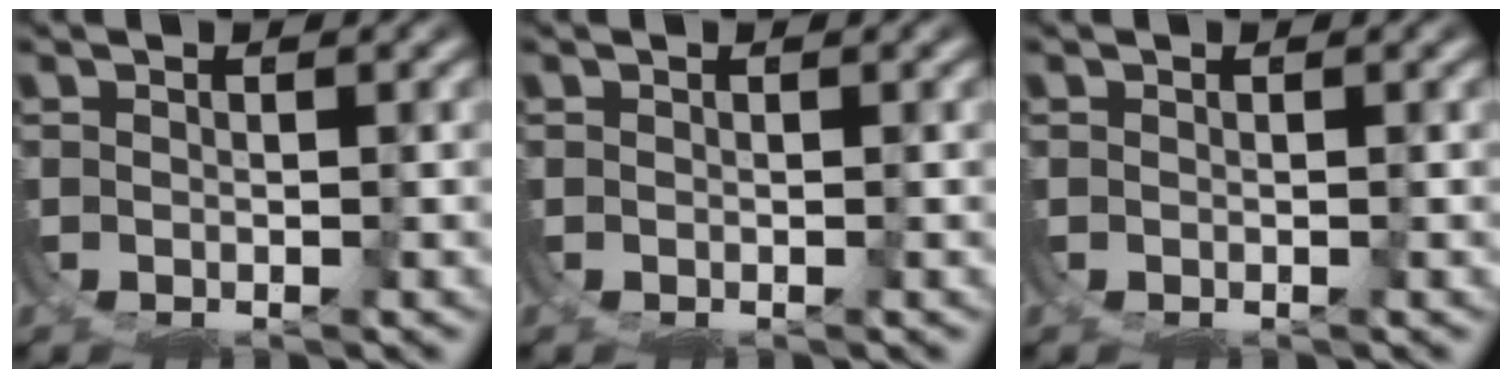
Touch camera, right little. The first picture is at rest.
{"total": 0.0}
{"total": 0.0}